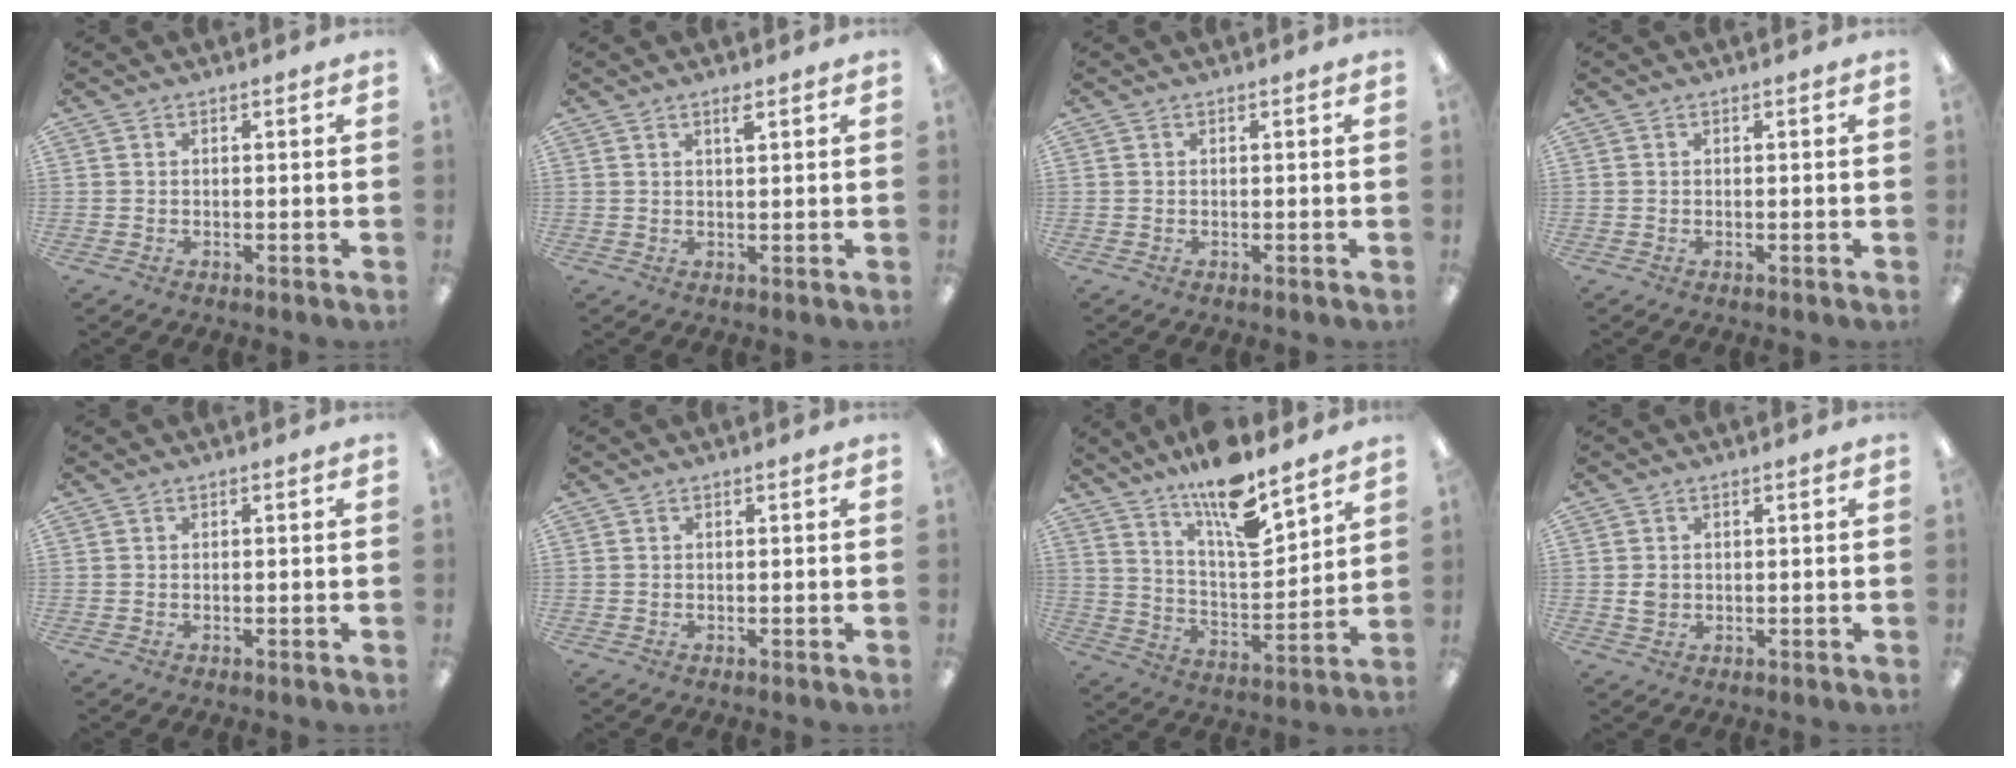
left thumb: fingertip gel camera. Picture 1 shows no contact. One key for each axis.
{"total": 2.1, "fx": 1.5, "fy": 0.3, "fz": 1.5, "tx": -0.026, "ty": -0.002, "tz": 0.024}
{"total": 0.0}
{"total": 0.0}
{"total": 0.0}
{"total": 0.0}
{"total": 15.0, "fx": 11.7, "fy": 4.0, "fz": 8.4, "tx": -0.147, "ty": -0.077, "tz": 0.199}
{"total": 1.9, "fx": 0.2, "fy": 1.6, "fz": 0.9, "tx": -0.011, "ty": 0.000, "tz": 0.002}